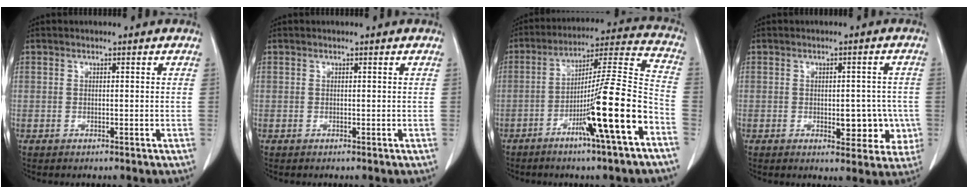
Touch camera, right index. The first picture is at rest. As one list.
[{"total": 0.0}, {"total": 16.5, "force": [-7.2, -0.7, 14.8], "torque": [-0.242, -0.003, -0.121]}, {"total": 6.6, "force": [-1.3, 3.4, 5.5], "torque": [-0.052, 0.003, -0.010]}]